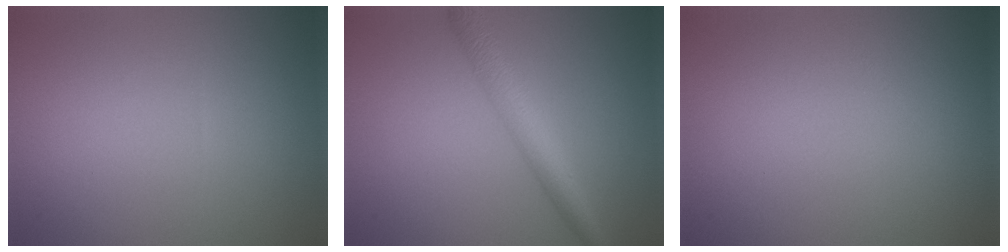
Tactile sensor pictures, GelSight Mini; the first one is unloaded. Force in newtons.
{"total": 3.9, "press": 3.9, "slide": 0.2}
{"total": 0.0}